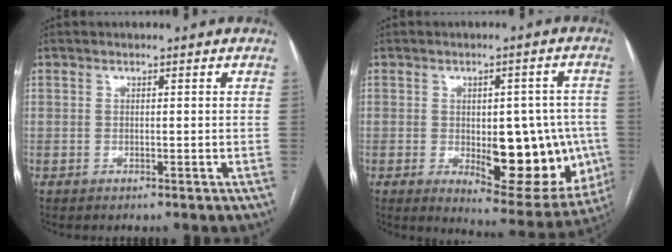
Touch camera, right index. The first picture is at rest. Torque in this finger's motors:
{"motor_torque": [0.96, -0.46, 0.54, 0.10]}